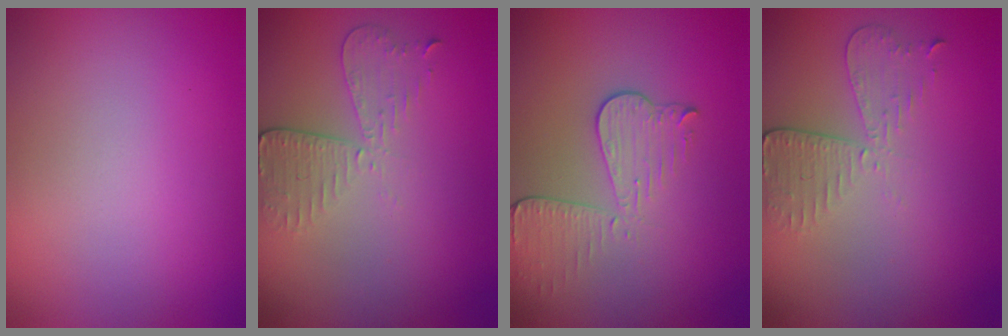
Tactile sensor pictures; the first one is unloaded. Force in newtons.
{"total": 2.9, "press": 2.6, "slide": 1.4}
{"total": 3.6, "press": 3.1, "slide": 1.8}
{"total": 2.9, "press": 2.6, "slide": 1.4}